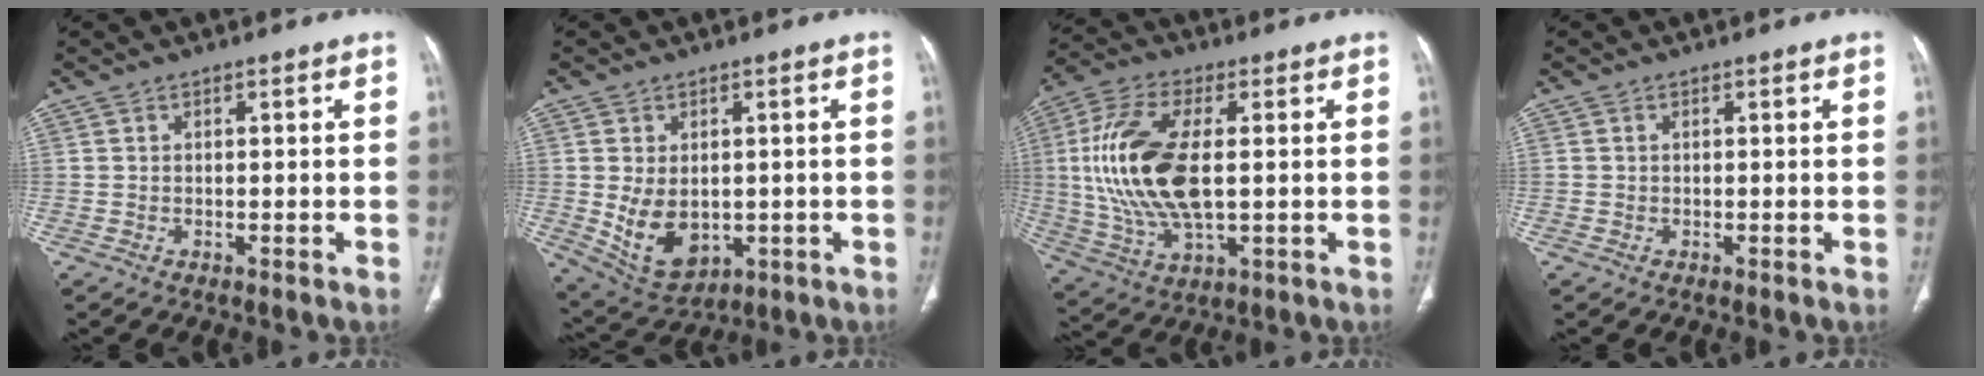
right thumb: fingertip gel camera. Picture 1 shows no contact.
{"total": 9.7, "force": [-0.8, 6.6, 7.0], "torque": [-0.104, -0.010, 0.014]}
{"total": 18.8, "force": [1.4, 8.8, 16.5], "torque": [-0.352, -0.004, 0.029]}
{"total": 0.0}